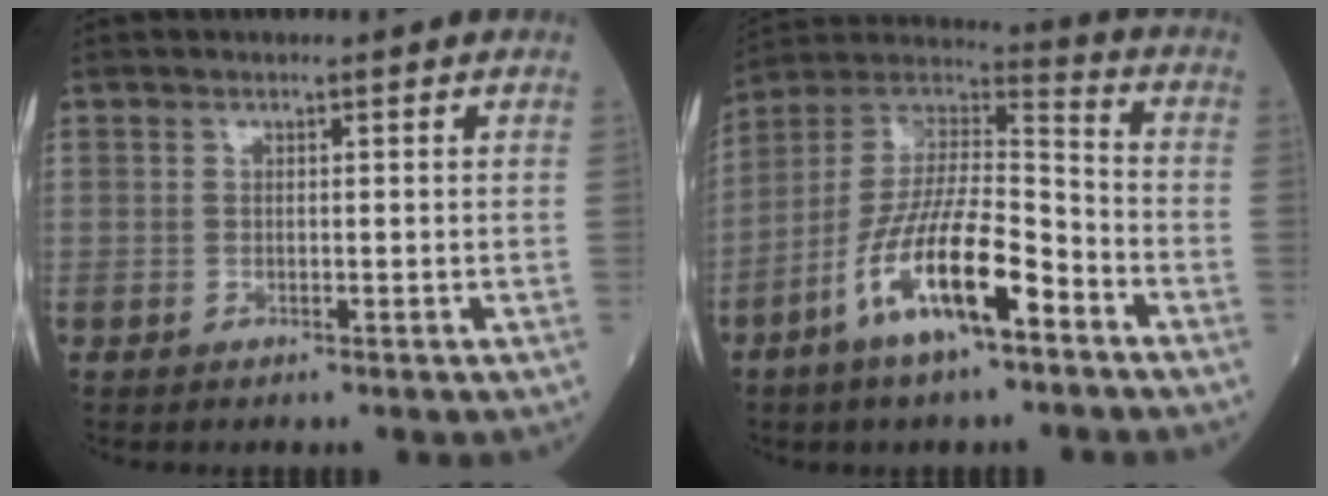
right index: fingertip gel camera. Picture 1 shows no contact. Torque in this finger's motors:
{"motor_torque": [1.59, -0.55, 1.05, 0.21]}